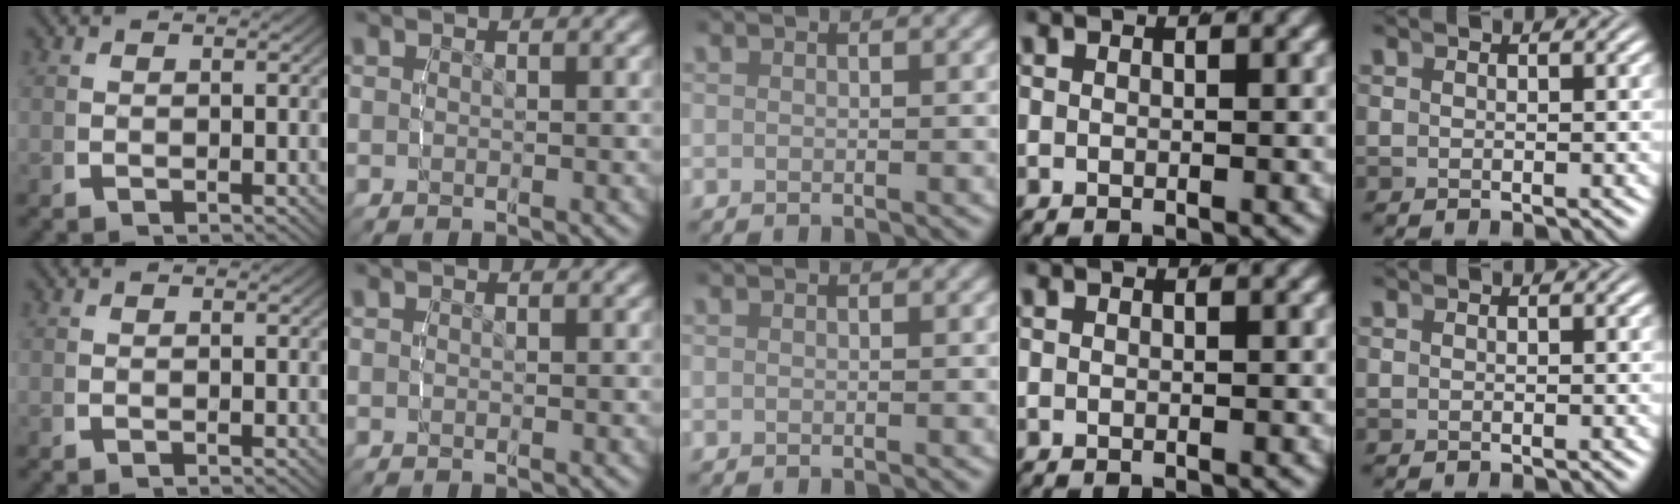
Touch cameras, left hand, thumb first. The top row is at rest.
{}